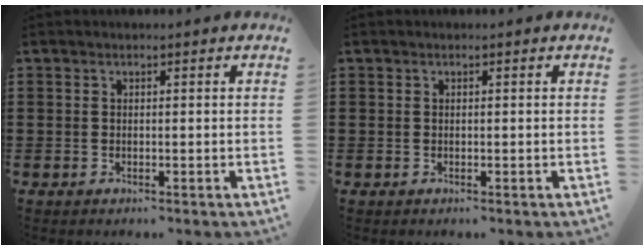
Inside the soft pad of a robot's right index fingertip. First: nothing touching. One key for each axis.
{"total": 0.0}